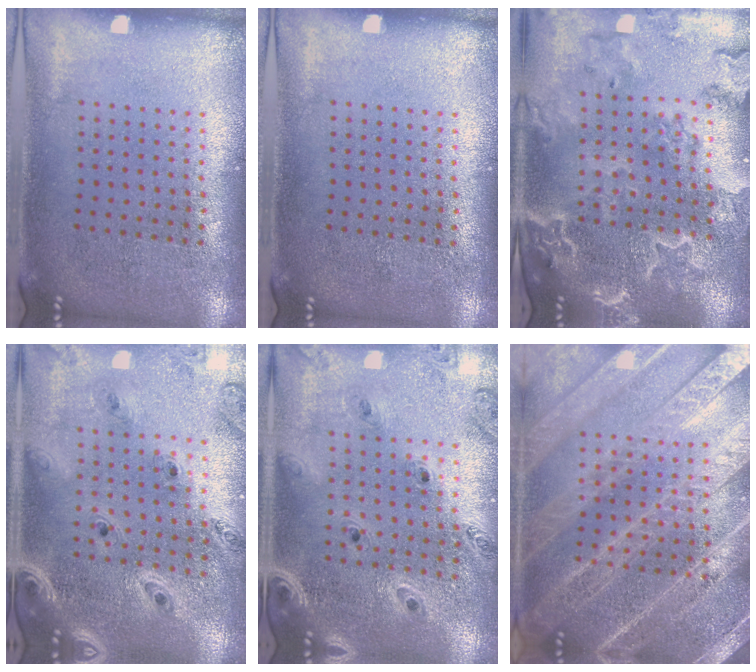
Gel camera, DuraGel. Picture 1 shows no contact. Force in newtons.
{"total": 0.0}
{"total": 3.4, "press": 3.0, "slide": 1.5}
{"total": 1.5, "press": 1.5, "slide": 0.3}
{"total": 1.3, "press": 1.2, "slide": 0.3}
{"total": 4.3, "press": 4.3, "slide": 0.6}